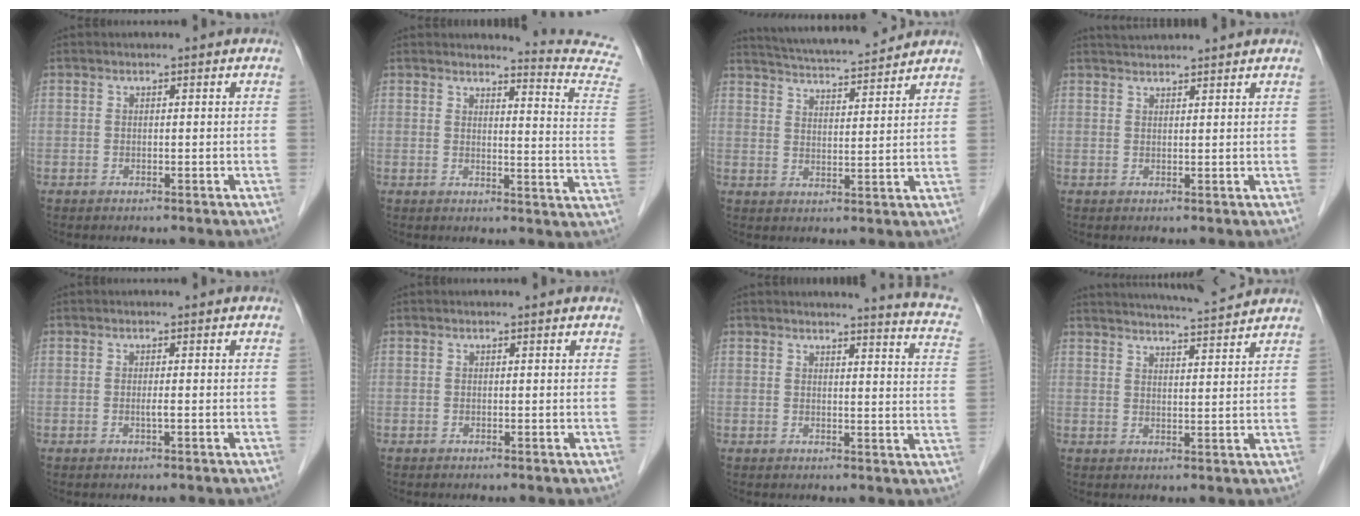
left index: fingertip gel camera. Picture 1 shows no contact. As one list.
[{"total": 10.8, "force": [10.6, -1.7, 0.6], "torque": [-0.017, -0.110, 0.101]}, {"total": 12.9, "force": [12.0, 0.9, 4.6], "torque": [-0.084, 0.016, 0.180]}, {"total": 5.3, "force": [5.1, -0.3, 1.5], "torque": [-0.023, 0.035, 0.074]}, {"total": 0.7, "force": [-0.1, -0.1, 0.6], "torque": [-0.014, -0.001, -0.003]}, {"total": 1.1, "force": [1.1, 0.1, 0.3], "torque": [-0.012, 0.007, 0.009]}, {"total": 9.0, "force": [7.6, 0.4, 4.9], "torque": [-0.057, -0.034, 0.057]}, {"total": 10.4, "force": [9.8, -0.3, 3.4], "torque": [-0.062, 0.014, 0.135]}]